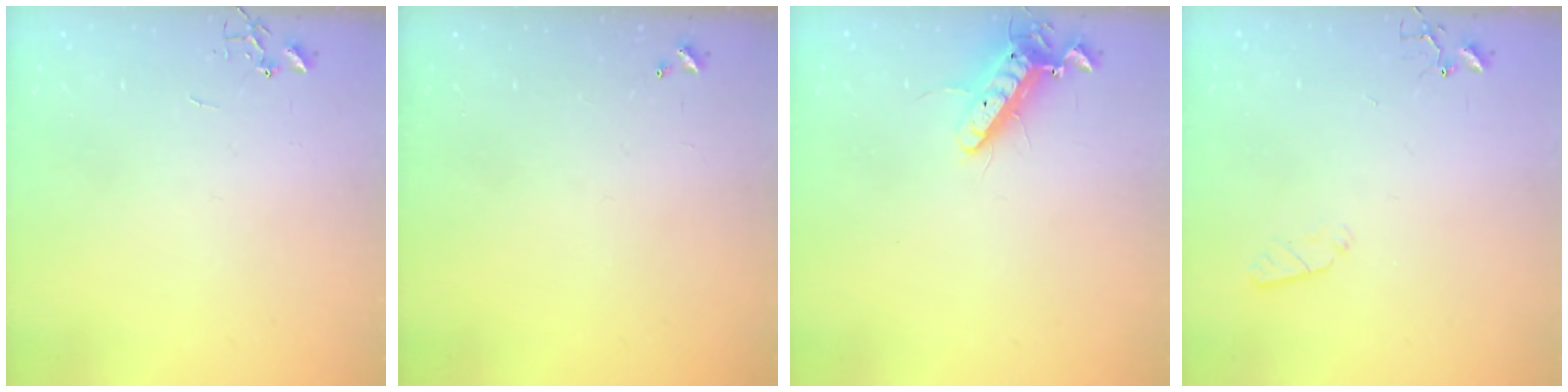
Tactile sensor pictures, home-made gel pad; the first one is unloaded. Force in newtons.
{"total": 0.0}
{"total": 11.6, "press": 11.4, "slide": 2.2}
{"total": 3.5, "press": 3.4, "slide": 0.5}